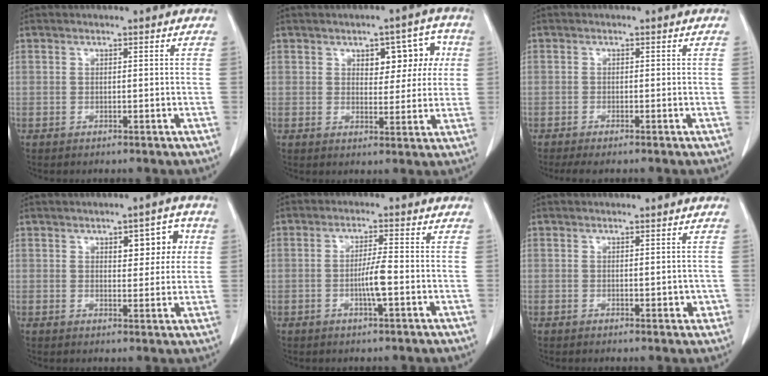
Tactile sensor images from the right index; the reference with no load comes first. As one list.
[{"total": 7.3, "force": [2.2, 3.9, 5.7], "torque": [-0.058, 0.026, 0.032]}, {"total": 2.2, "force": [-1.8, 0.2, 1.2], "torque": [-0.018, -0.005, -0.028]}, {"total": 6.6, "force": [2.1, 3.3, 5.3], "torque": [-0.057, 0.021, 0.030]}, {"total": 2.7, "force": [-0.6, 0.0, 2.6], "torque": [-0.049, -0.002, -0.010]}, {"total": 2.0, "force": [-0.1, 0.9, 1.7], "torque": [-0.020, -0.002, 0.005]}]